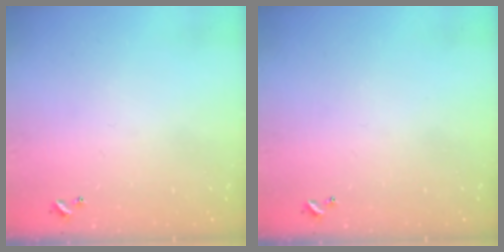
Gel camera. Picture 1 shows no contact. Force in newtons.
{"total": 0.0}